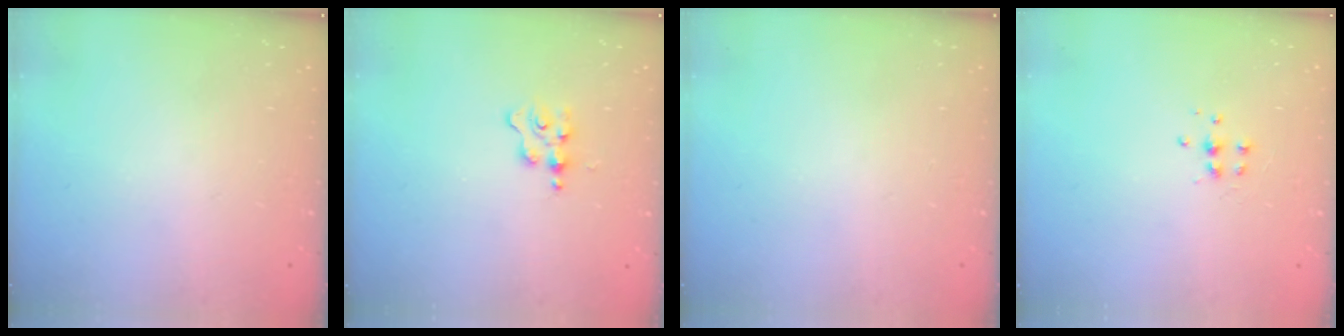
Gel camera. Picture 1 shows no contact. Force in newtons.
{"total": 2.4, "press": 2.4, "slide": 0.2}
{"total": 0.0}
{"total": 4.7, "press": 4.7, "slide": 0.4}